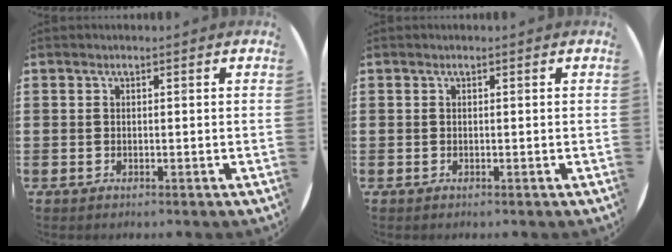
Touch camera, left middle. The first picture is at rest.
{"total": 0.0}